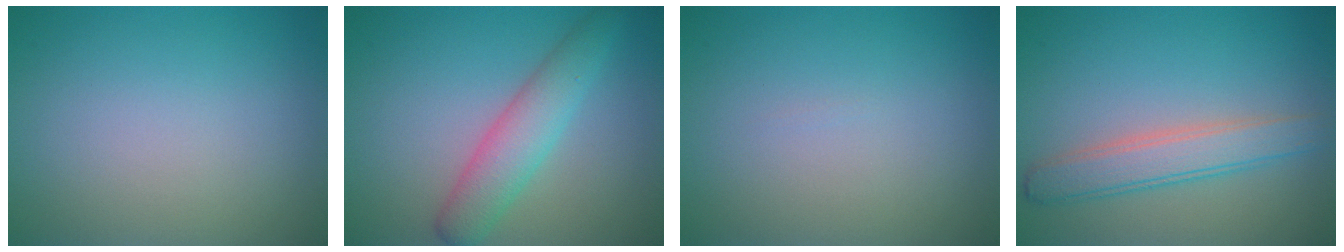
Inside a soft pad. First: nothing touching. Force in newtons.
{"total": 4.1, "press": 4.1, "slide": 0.2}
{"total": 0.0}
{"total": 3.6, "press": 3.6, "slide": 0.1}